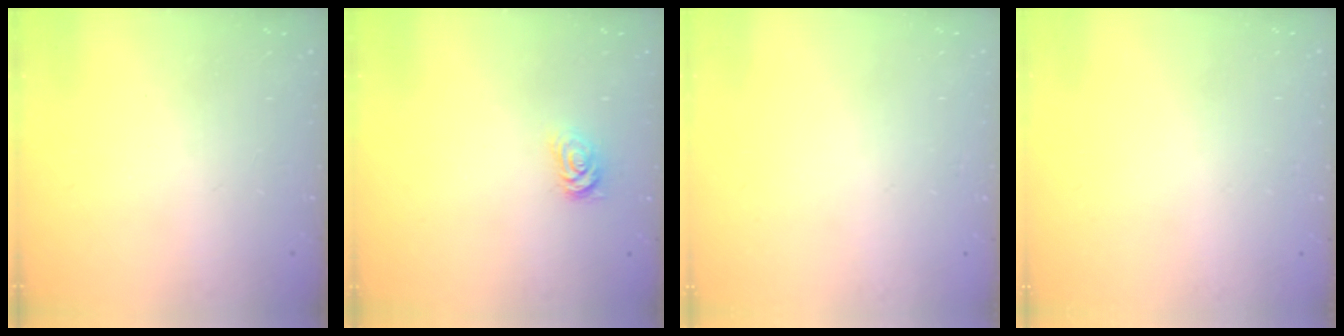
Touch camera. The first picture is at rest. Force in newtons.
{"total": 1.8, "press": 1.8, "slide": 0.3}
{"total": 0.0}
{"total": 0.0}